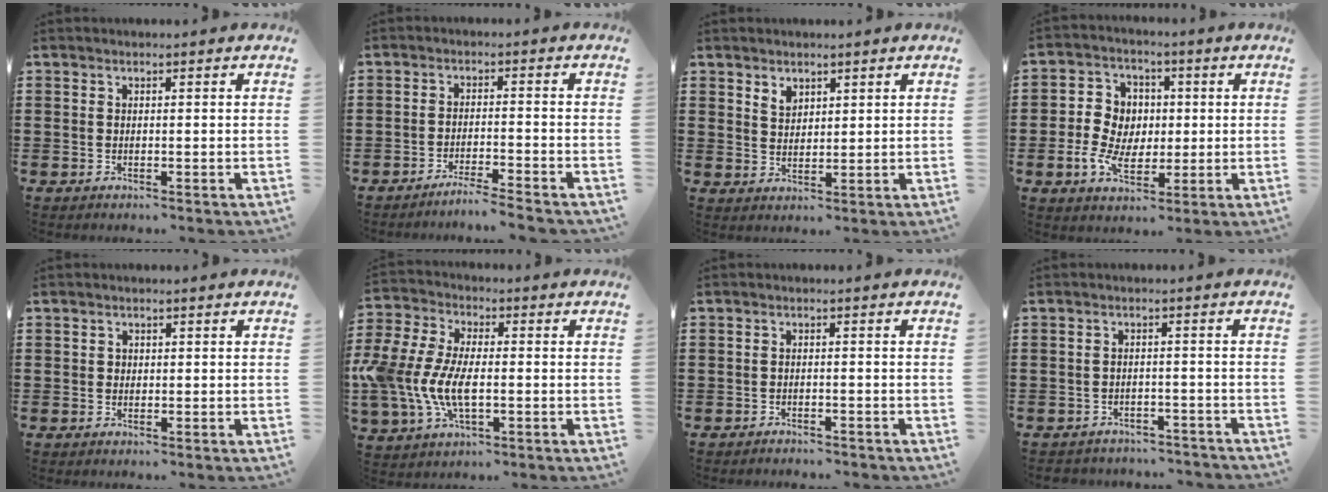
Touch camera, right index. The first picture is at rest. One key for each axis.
{"total": 3.2, "fx": -3.0, "fy": -0.5, "fz": 0.9, "tx": -0.017, "ty": -0.002, "tz": -0.060}
{"total": 2.5, "fx": 2.0, "fy": 1.5, "fz": 0.5, "tx": -0.015, "ty": 0.004, "tz": 0.038}
{"total": 6.9, "fx": -0.8, "fy": 6.0, "fz": 3.3, "tx": -0.091, "ty": 0.019, "tz": -0.018}
{"total": 0.7, "fx": 0.2, "fy": 0.6, "fz": 0.2, "tx": -0.005, "ty": 0.004, "tz": 0.005}
{"total": 9.2, "fx": -1.8, "fy": 5.1, "fz": 7.5, "tx": -0.195, "ty": -0.008, "tz": -0.042}
{"total": 1.2, "fx": -1.2, "fy": 0.1, "fz": 0.0, "tx": -0.005, "ty": 0.001, "tz": -0.026}
{"total": 2.5, "fx": -2.4, "fy": 0.5, "fz": -0.1, "tx": -0.006, "ty": -0.002, "tz": -0.054}